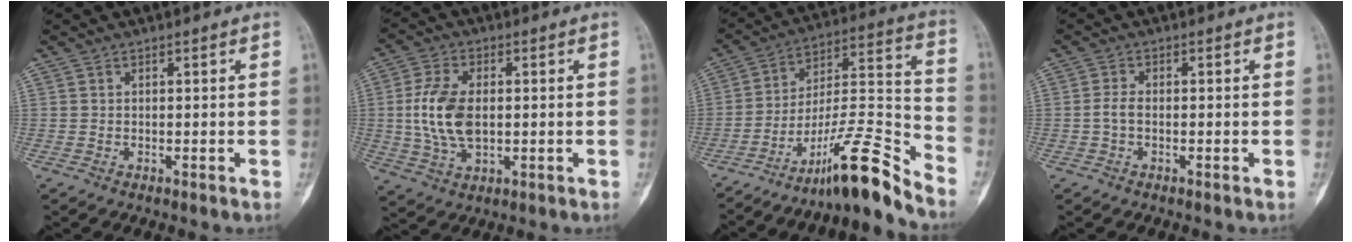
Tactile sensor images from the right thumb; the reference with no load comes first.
{"total": 11.0, "force": [0.2, 6.4, 9.0], "torque": [-0.180, -0.001, 0.010]}
{"total": 16.4, "force": [-12.8, 1.3, 10.2], "torque": [-0.166, 0.118, -0.215]}
{"total": 2.3, "force": [-0.5, 1.3, 1.8], "torque": [-0.033, 0.006, -0.013]}